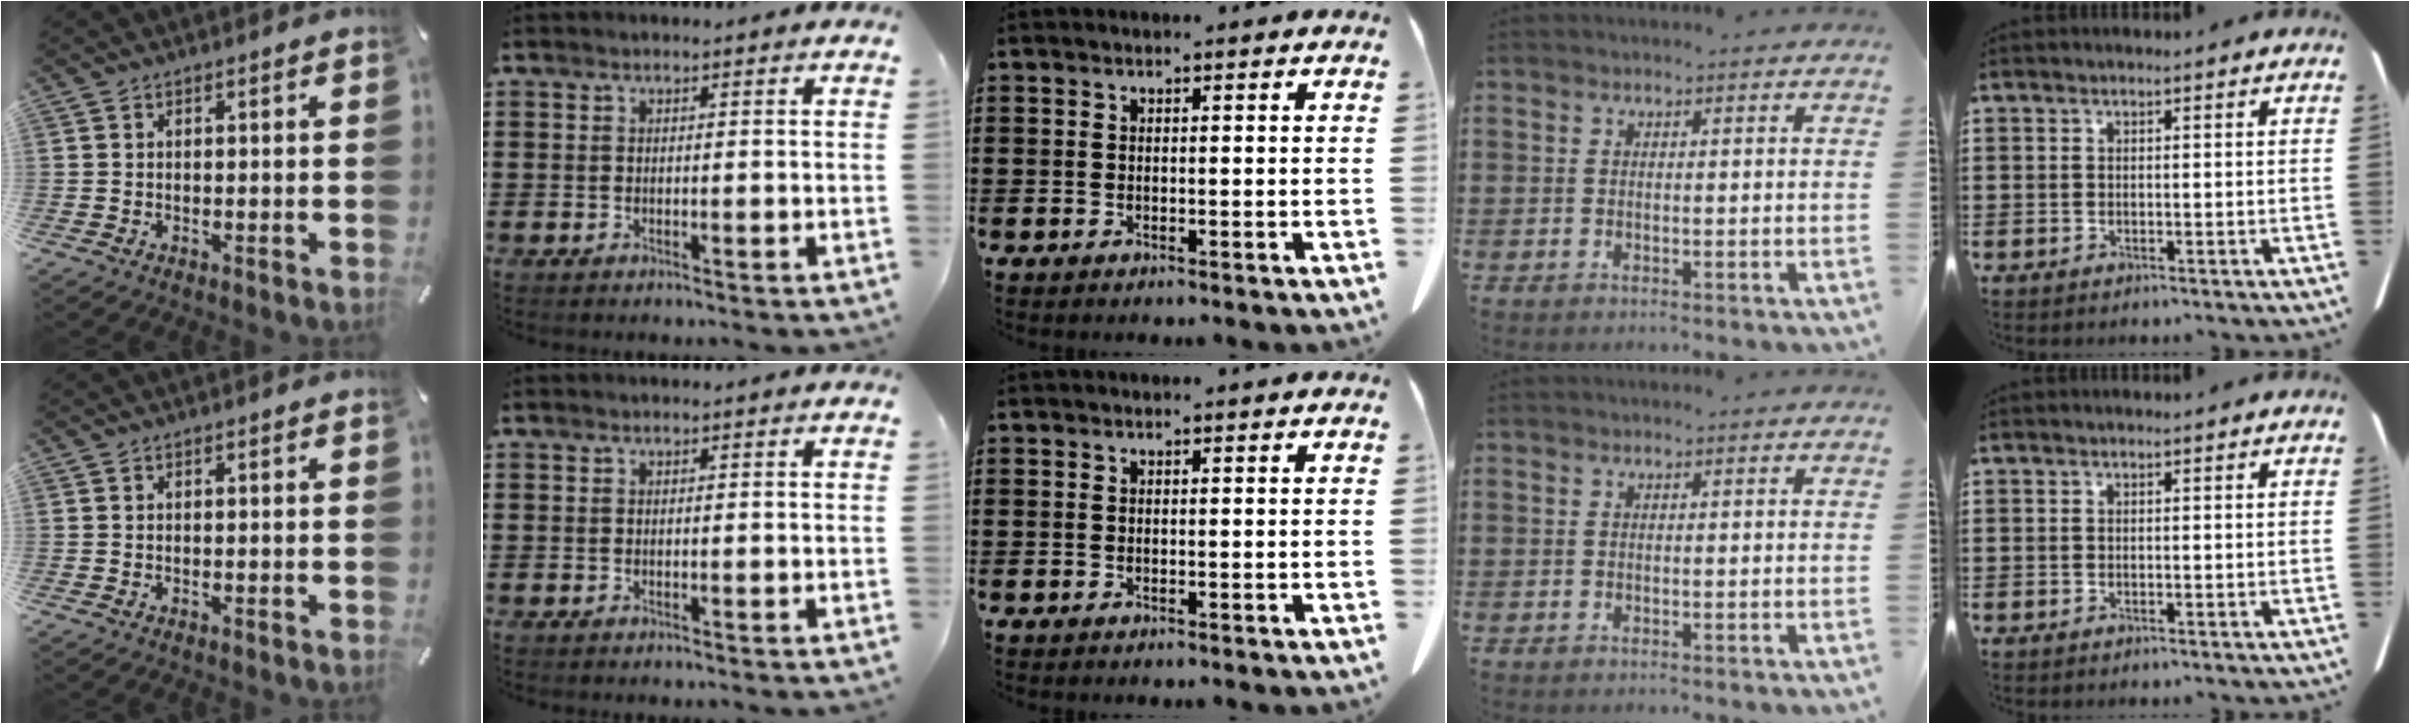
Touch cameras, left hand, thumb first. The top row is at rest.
{}